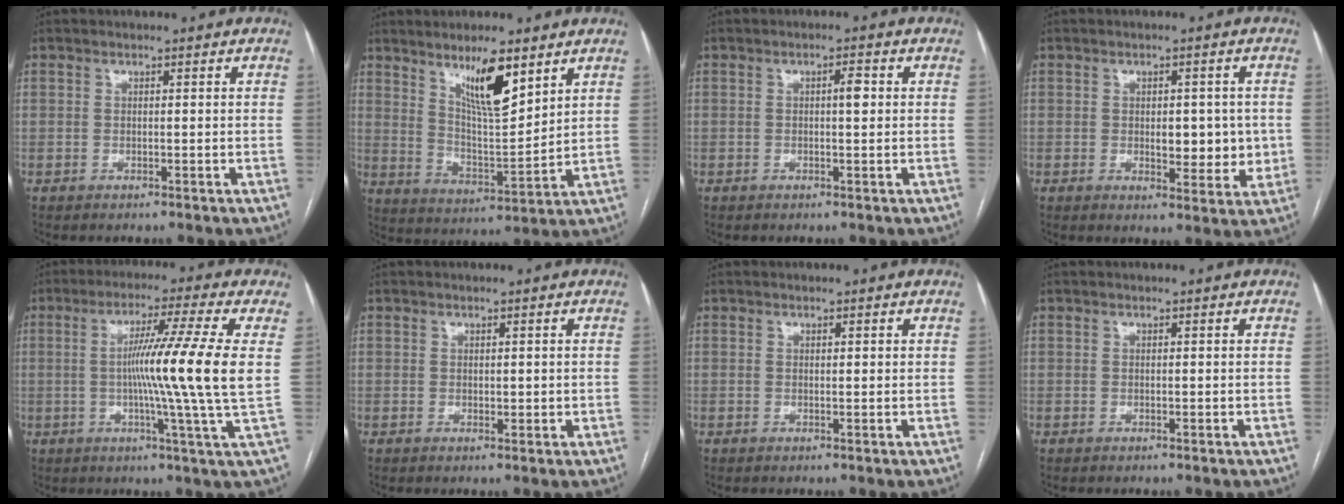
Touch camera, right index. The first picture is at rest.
{"total": 10.5, "force": [6.4, 1.8, 8.0], "torque": [-0.141, -0.009, 0.119]}
{"total": 2.1, "force": [0.3, 0.4, 2.0], "torque": [-0.033, 0.003, 0.006]}
{"total": 6.7, "force": [0.0, 3.5, 5.7], "torque": [-0.064, 0.001, 0.009]}
{"total": 13.4, "force": [0.8, -2.8, 13.0], "torque": [-0.214, -0.012, 0.006]}
{"total": 1.3, "force": [0.3, 1.0, 0.8], "torque": [-0.009, -0.003, 0.008]}
{"total": 0.7, "force": [0.3, 0.2, 0.6], "torque": [-0.009, -0.001, 0.004]}
{"total": 0.0}